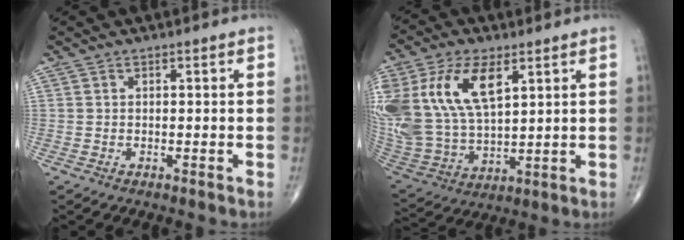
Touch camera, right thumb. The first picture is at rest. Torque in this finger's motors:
{"motor_torque": [2.46, 2.54, 2.14, 0.63, 0.31]}